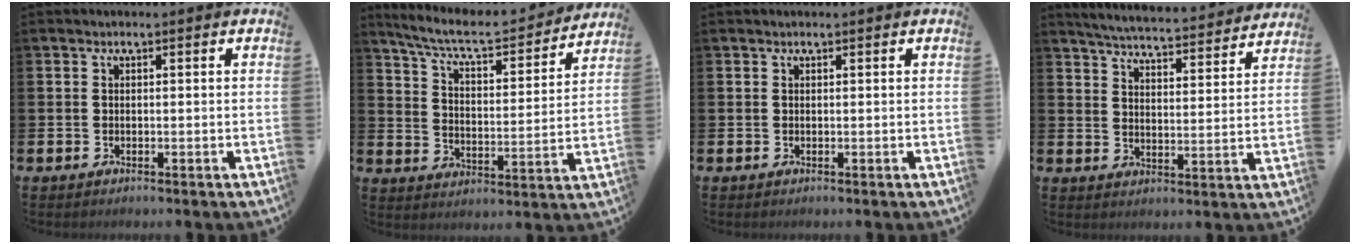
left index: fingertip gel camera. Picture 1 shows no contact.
{"total": 7.7, "force": [7.0, 1.7, 2.9], "torque": [-0.088, -0.045, 0.117]}
{"total": 0.0}
{"total": 5.4, "force": [5.3, 0.2, 0.9], "torque": [-0.033, -0.046, 0.088]}